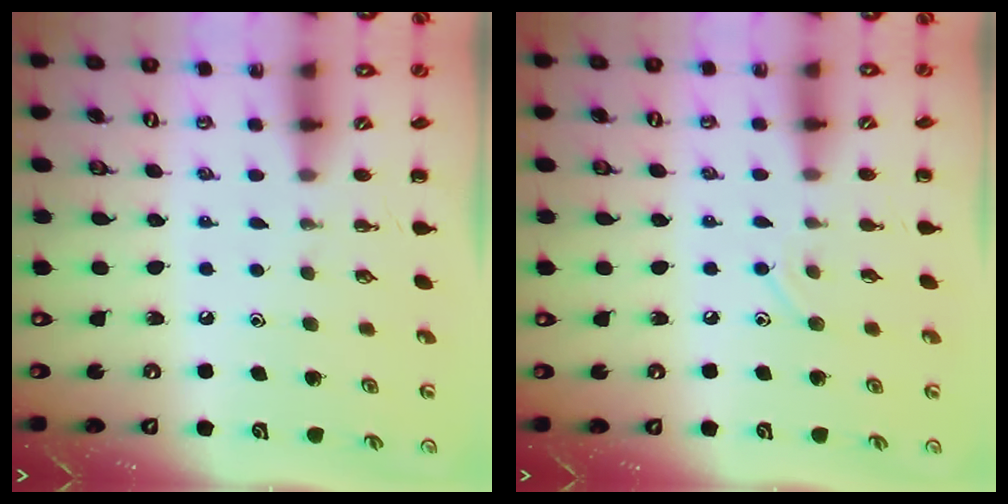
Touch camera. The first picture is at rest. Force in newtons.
{"total": 6.2, "press": 5.9, "slide": 1.9}